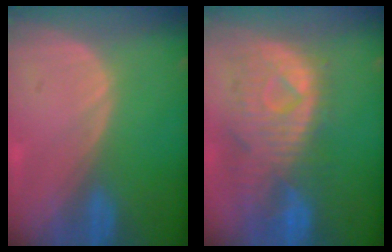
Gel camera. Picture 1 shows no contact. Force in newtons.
{"total": 11.2, "press": 9.7, "slide": 5.4}